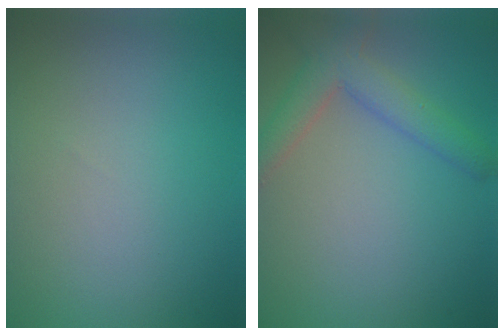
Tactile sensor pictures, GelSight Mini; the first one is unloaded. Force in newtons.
{"total": 3.9, "press": 3.9, "slide": 0.3}